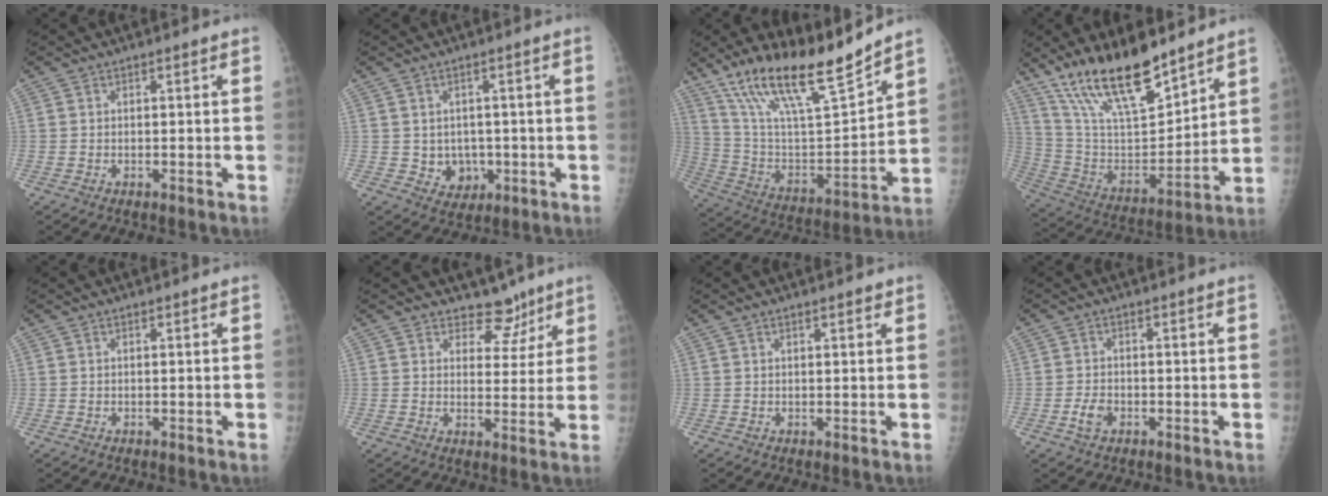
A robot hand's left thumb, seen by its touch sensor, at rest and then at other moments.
{"total": 5.0, "force": [-0.4, 4.5, 2.3], "torque": [-0.009, 0.002, 0.006]}
{"total": 21.5, "force": [16.5, 4.1, 13.1], "torque": [-0.204, -0.075, 0.304]}
{"total": 20.4, "force": [15.2, 6.1, 12.2], "torque": [-0.186, -0.075, 0.286]}
{"total": 0.0}
{"total": 5.9, "force": [4.6, 3.7, 0.8], "torque": [0.021, -0.030, 0.065]}
{"total": 1.3, "force": [1.0, 0.4, 0.8], "torque": [-0.010, -0.003, 0.013]}
{"total": 2.8, "force": [-1.2, 1.8, 1.8], "torque": [-0.035, 0.007, -0.022]}